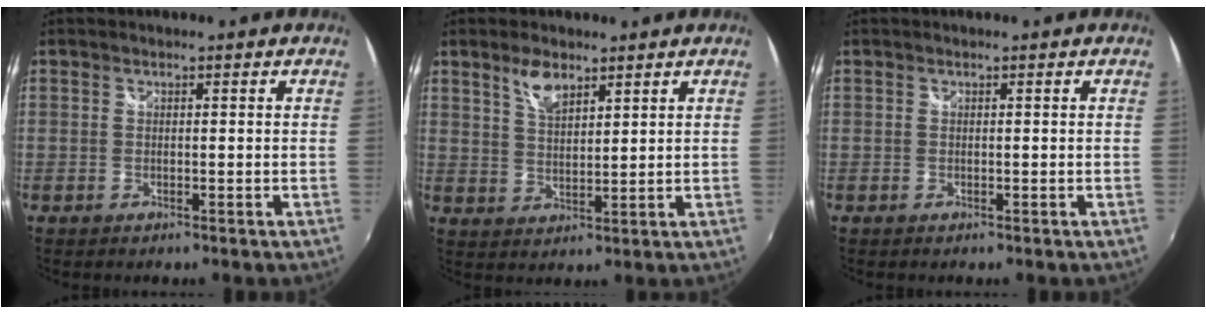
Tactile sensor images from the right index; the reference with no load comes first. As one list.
[{"total": 5.1, "force": [3.5, 2.0, 3.1], "torque": [-0.056, 0.003, 0.066]}, {"total": 0.0}]